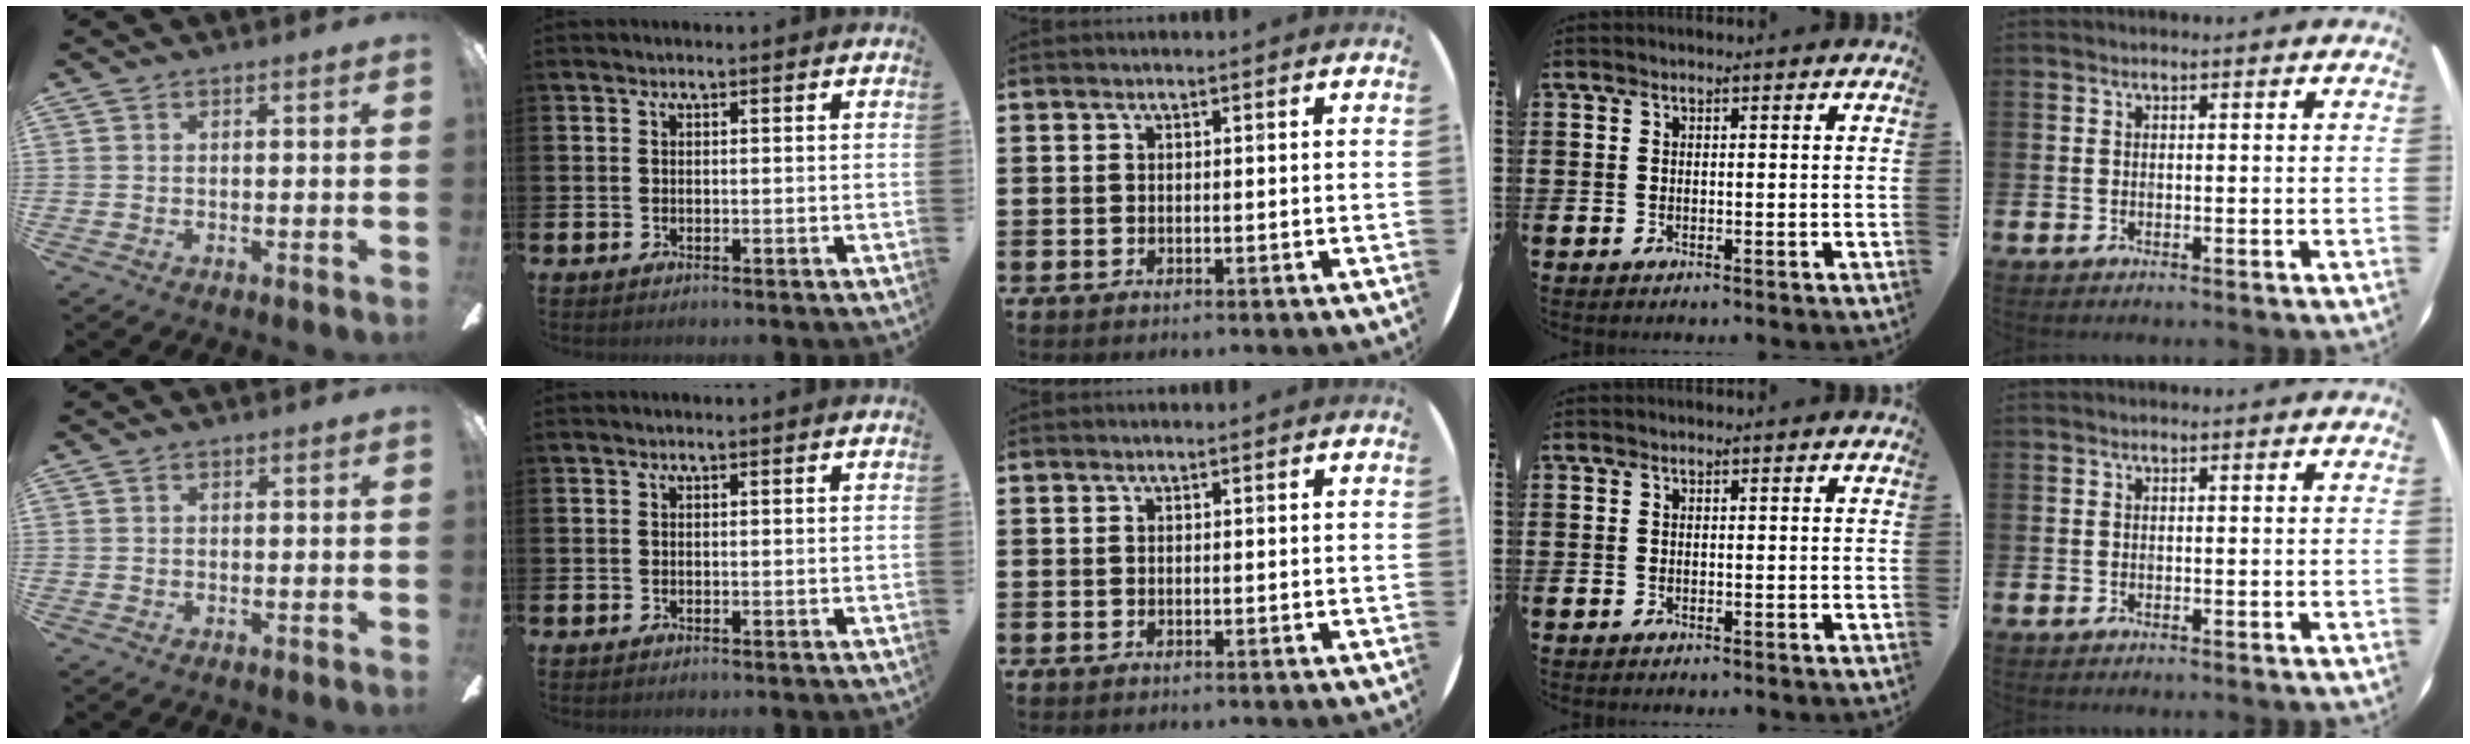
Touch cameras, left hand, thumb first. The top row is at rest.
{"thumb": {"total": 0.5, "force": [0.1, 0.5, 0.2], "torque": [-0.003, 0.004, 0.000]}}